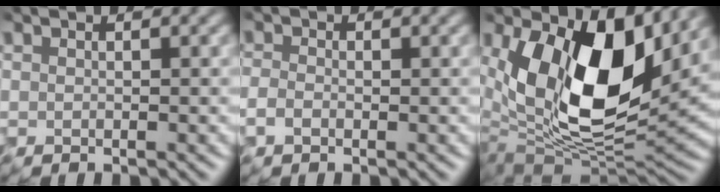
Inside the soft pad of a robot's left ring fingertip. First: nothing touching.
{"total": 1.3, "force": [-1.3, 0.2, -0.1], "torque": [-0.008, 0.000, -0.015]}
{"total": 11.7, "force": [3.0, 6.6, 9.3], "torque": [-0.168, -0.030, 0.068]}